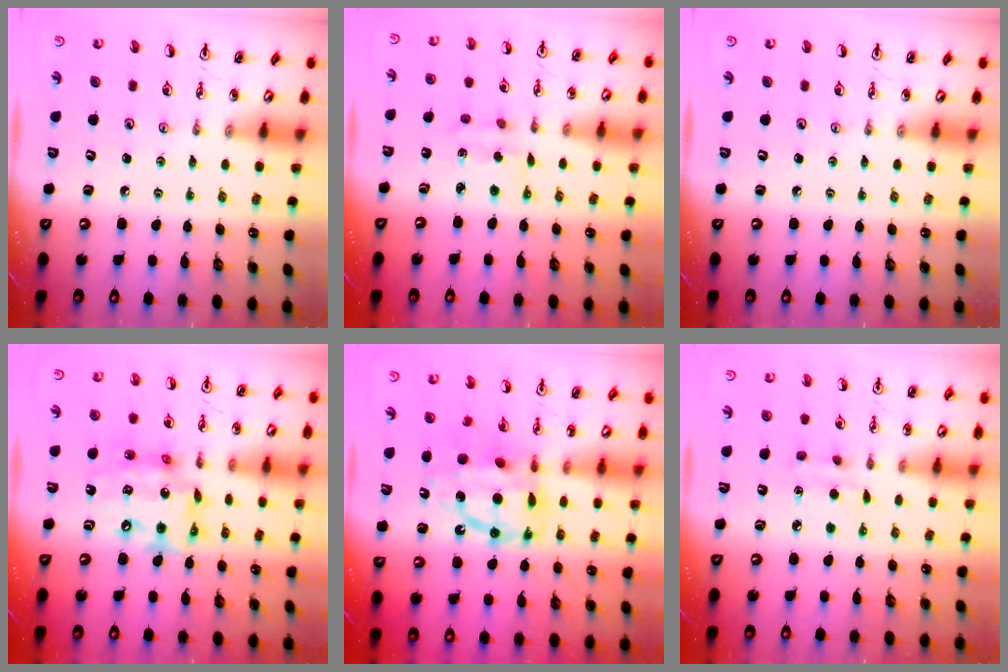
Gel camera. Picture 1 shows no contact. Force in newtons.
{"total": 2.6, "press": 2.6, "slide": 0.6}
{"total": 0.0}
{"total": 14.3, "press": 14.2, "slide": 1.5}
{"total": 14.3, "press": 14.2, "slide": 1.7}
{"total": 6.8, "press": 6.8, "slide": 0.7}